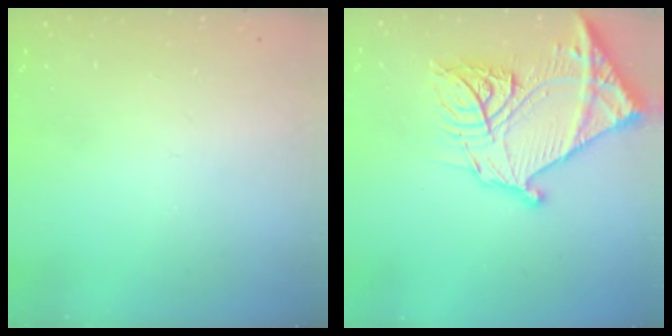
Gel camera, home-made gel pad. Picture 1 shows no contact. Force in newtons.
{"total": 25.3, "press": 25.1, "slide": 2.8}